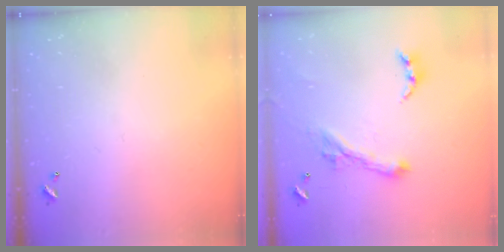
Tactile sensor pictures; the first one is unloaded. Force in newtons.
{"total": 2.8, "press": 2.5, "slide": 1.3}